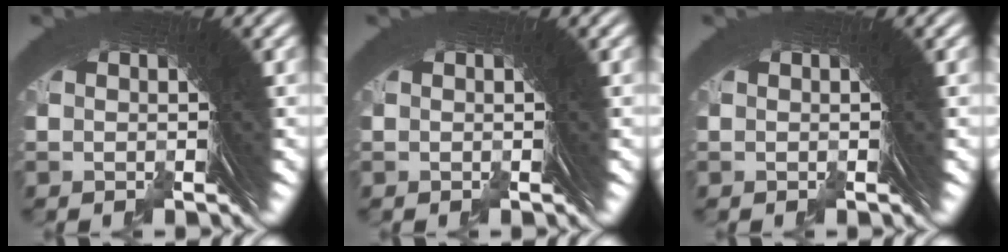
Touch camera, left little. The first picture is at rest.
{"total": 0.0}
{"total": 0.0}